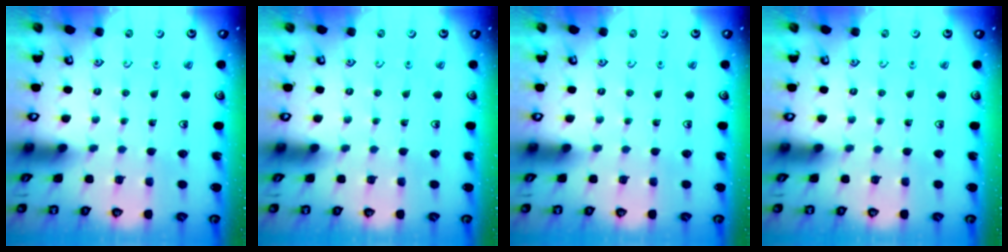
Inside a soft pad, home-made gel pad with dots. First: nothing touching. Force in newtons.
{"total": 0.0}
{"total": 0.0}
{"total": 0.0}